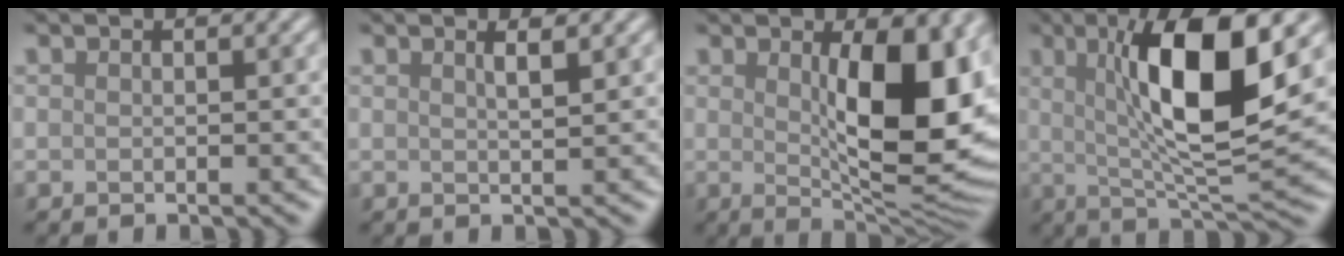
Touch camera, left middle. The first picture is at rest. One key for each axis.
{"total": 1.7, "fx": 0.9, "fy": 0.5, "fz": 1.4, "tx": -0.014, "ty": 0.005, "tz": 0.010}
{"total": 10.8, "fx": 1.5, "fy": 4.0, "fz": 10.0, "tx": -0.134, "ty": -0.010, "tz": 0.031}
{"total": 10.7, "fx": 2.6, "fy": 2.5, "fz": 10.1, "tx": -0.156, "ty": -0.007, "tz": 0.051}